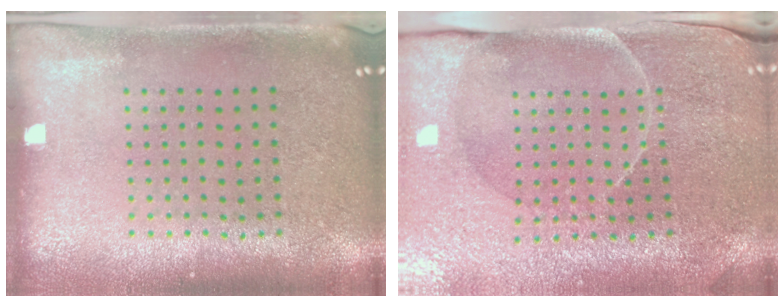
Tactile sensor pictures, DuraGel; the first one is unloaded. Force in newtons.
{"total": 3.8, "press": 3.7, "slide": 0.7}